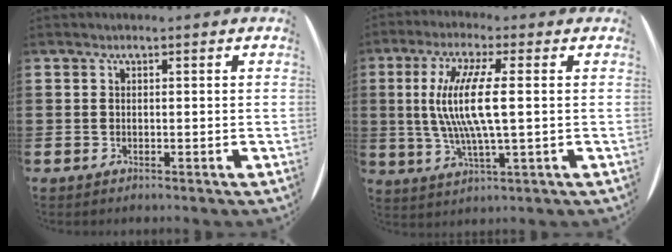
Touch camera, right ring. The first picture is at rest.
{"total": 8.6, "force": [0.8, 1.1, 8.5], "torque": [-0.187, -0.010, 0.000]}